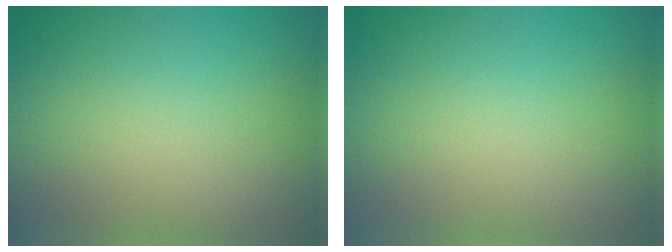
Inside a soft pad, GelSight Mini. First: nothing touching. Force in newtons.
{"total": 0.0}